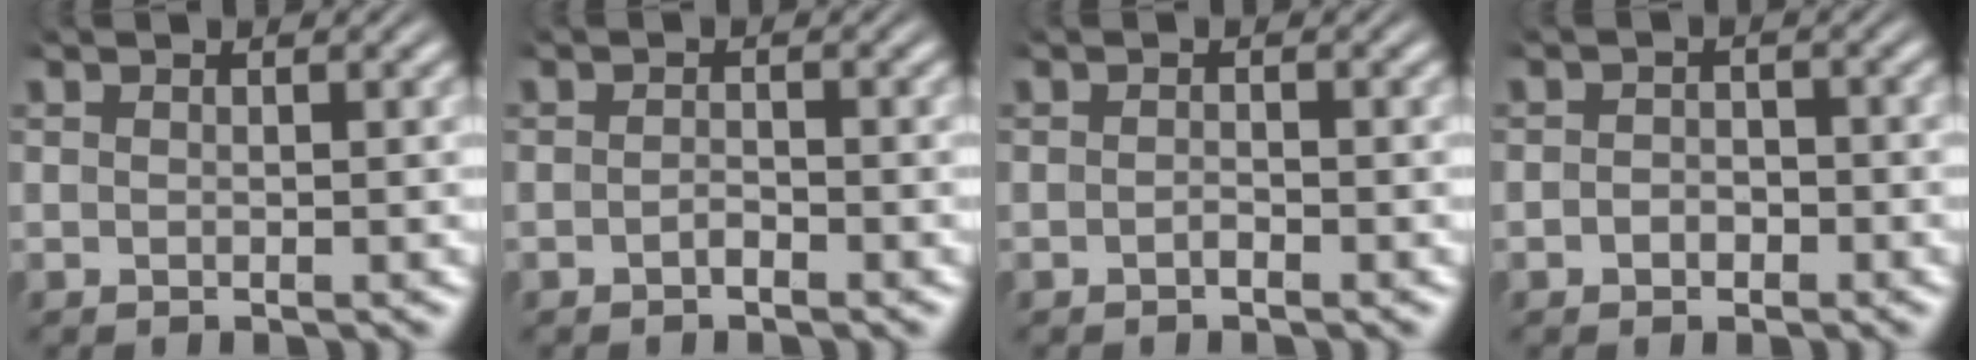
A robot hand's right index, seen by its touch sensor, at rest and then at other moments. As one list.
[{"total": 1.0, "force": [-0.9, 0.1, 0.3], "torque": [-0.005, -0.002, -0.018]}, {"total": 0.7, "force": [-0.7, 0.0, 0.2], "torque": [-0.005, -0.003, -0.013]}, {"total": 1.4, "force": [-1.1, 0.9, 0.3], "torque": [0.001, -0.006, -0.020]}]